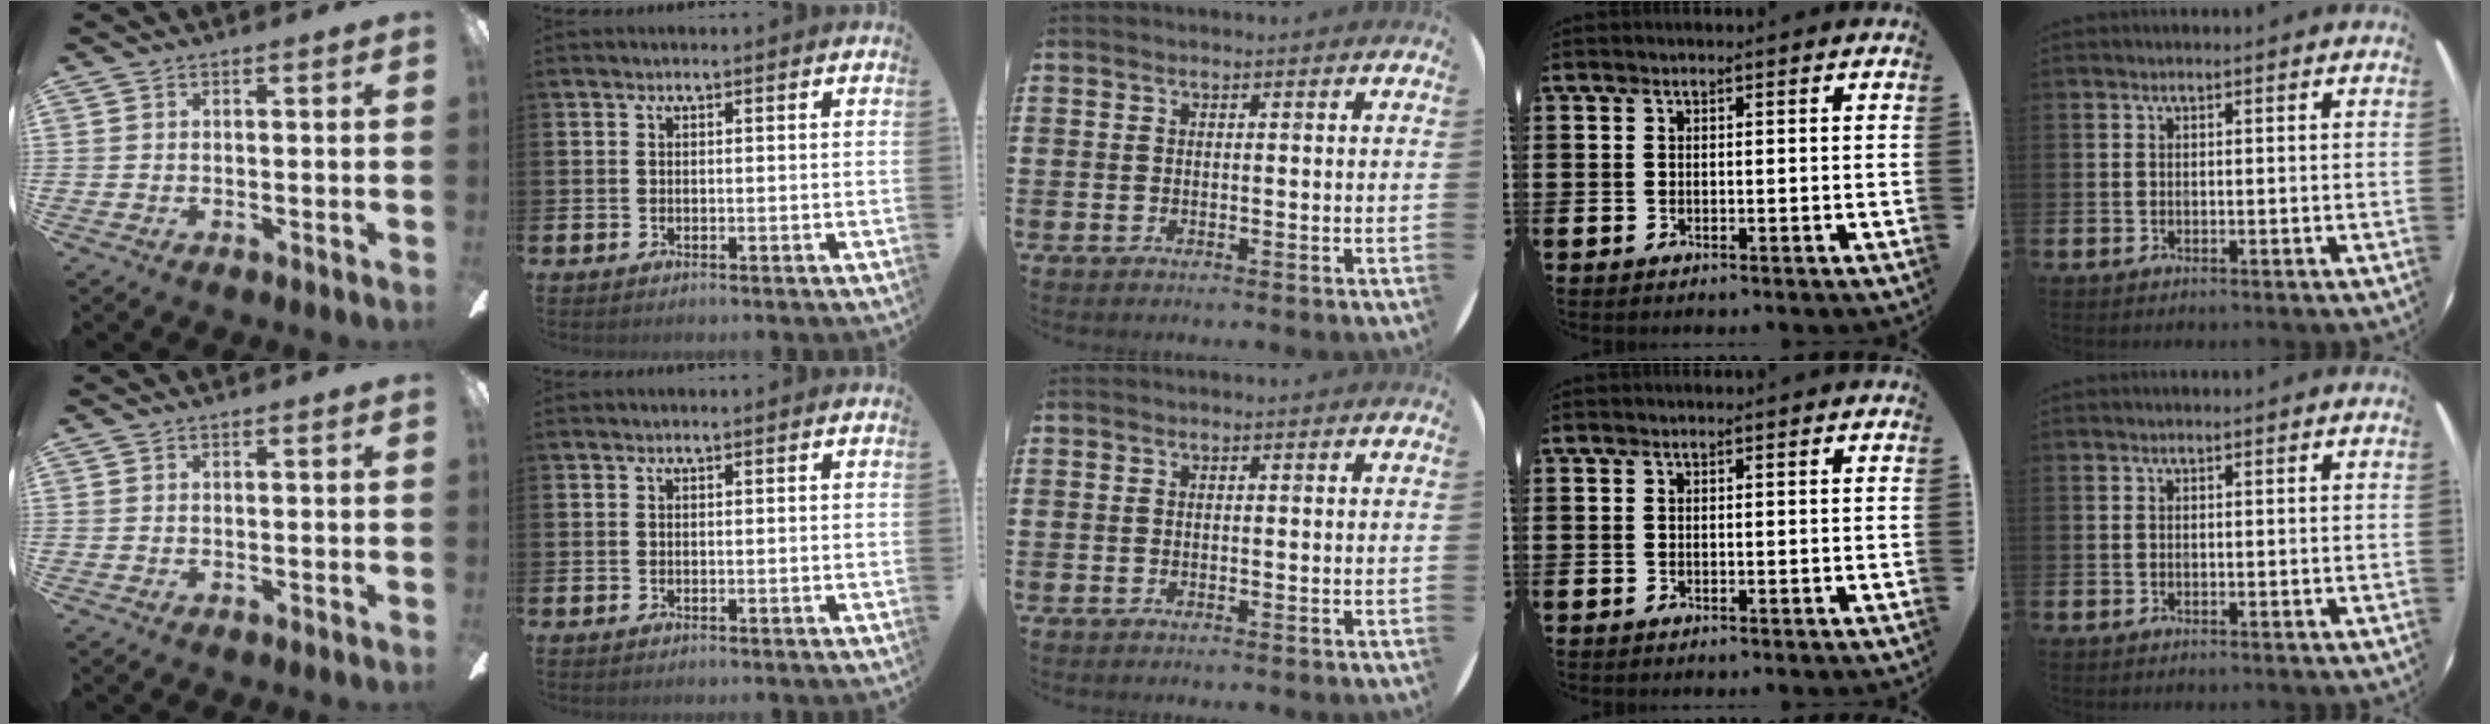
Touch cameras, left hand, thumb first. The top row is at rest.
{}